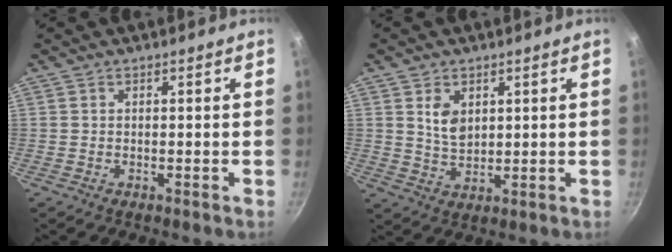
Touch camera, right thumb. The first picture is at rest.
{"total": 5.0, "force": [1.8, 3.3, 3.3], "torque": [-0.042, -0.018, 0.039]}